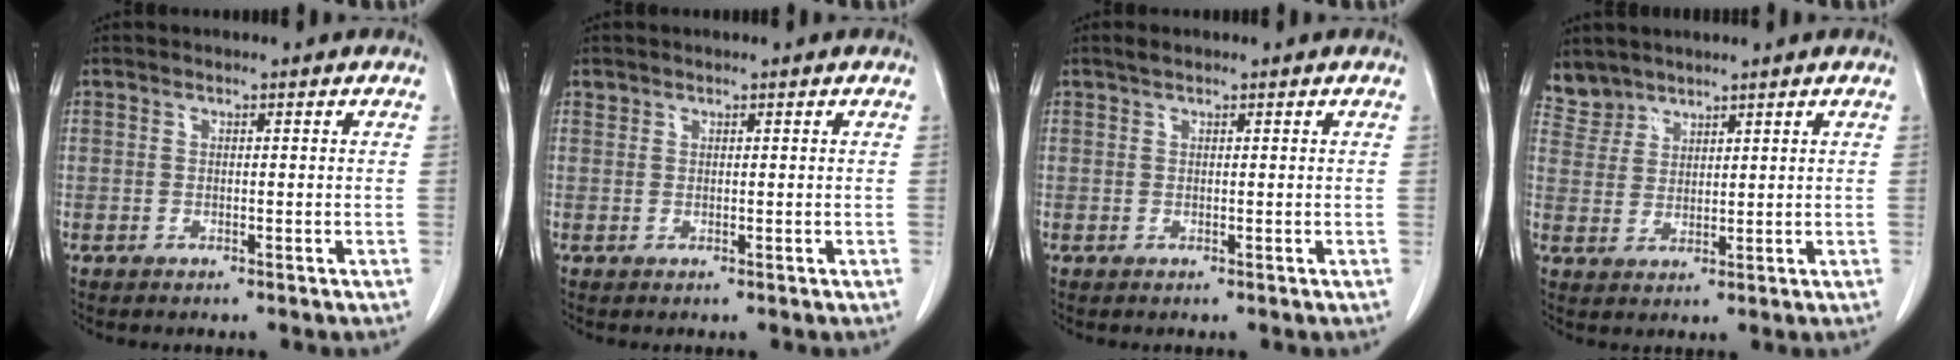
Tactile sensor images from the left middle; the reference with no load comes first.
{"total": 0.5, "force": [0.4, 0.3, 0.0], "torque": [-0.001, 0.004, 0.007]}
{"total": 0.9, "force": [0.8, 0.2, 0.5], "torque": [-0.015, 0.007, 0.015]}
{"total": 3.9, "force": [3.5, 1.5, -0.6], "torque": [0.014, 0.006, 0.077]}